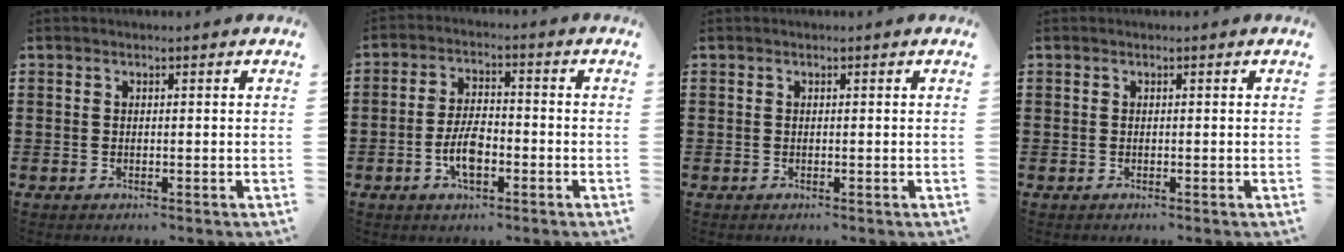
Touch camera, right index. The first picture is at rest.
{"total": 6.0, "force": [-1.9, 2.8, 4.9], "torque": [-0.112, 0.002, -0.041]}
{"total": 0.0}
{"total": 0.0}